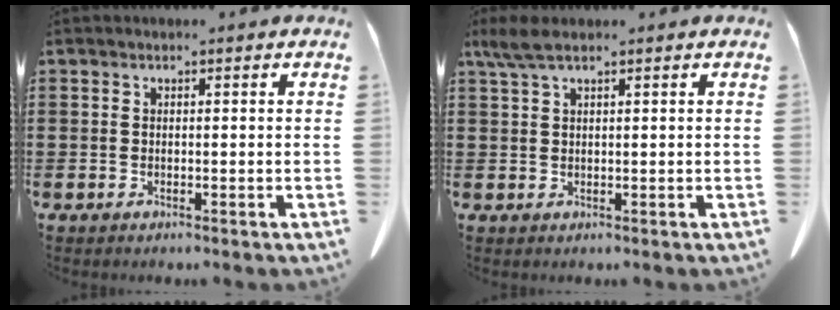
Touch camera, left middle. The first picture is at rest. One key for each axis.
{"total": 3.1, "fx": 1.9, "fy": 0.7, "fz": 2.3, "tx": -0.050, "ty": 0.002, "tz": 0.036}